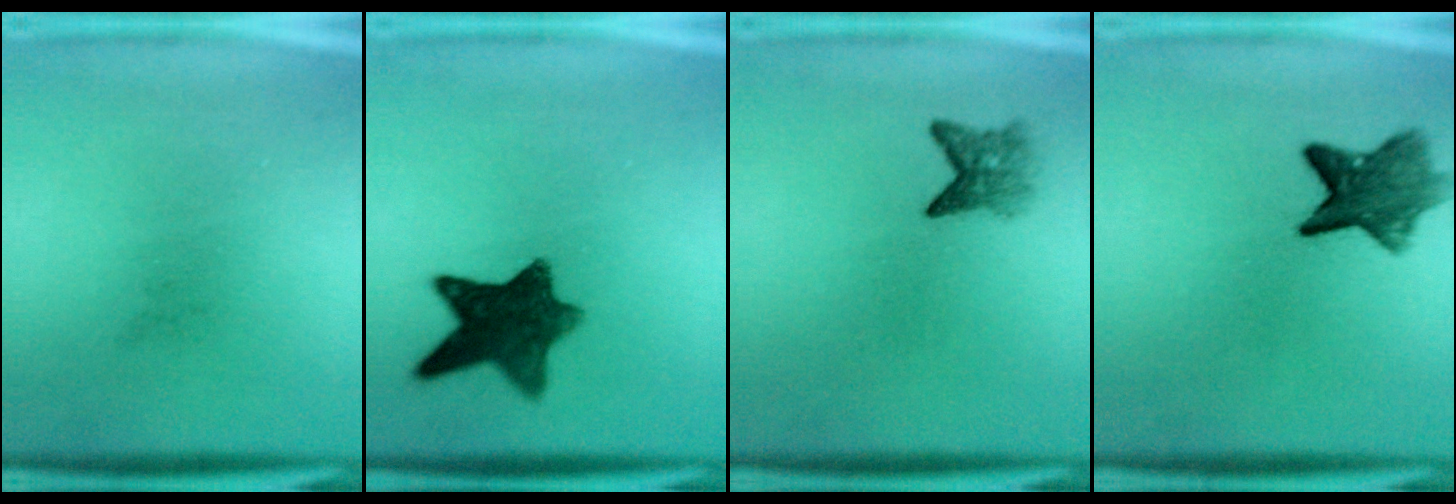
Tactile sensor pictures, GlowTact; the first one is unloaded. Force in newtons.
{"total": 9.8}
{"total": 3.0}
{"total": 7.5}